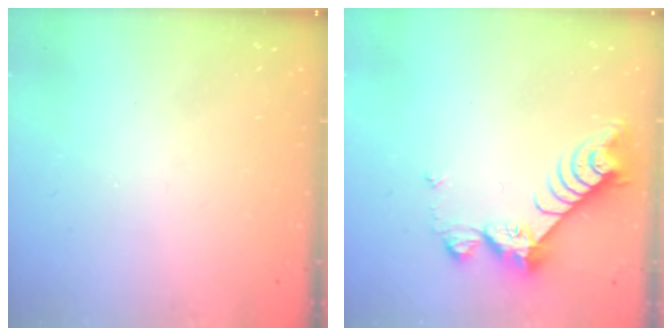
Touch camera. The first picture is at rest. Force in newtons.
{"total": 8.6, "press": 8.5, "slide": 0.7}